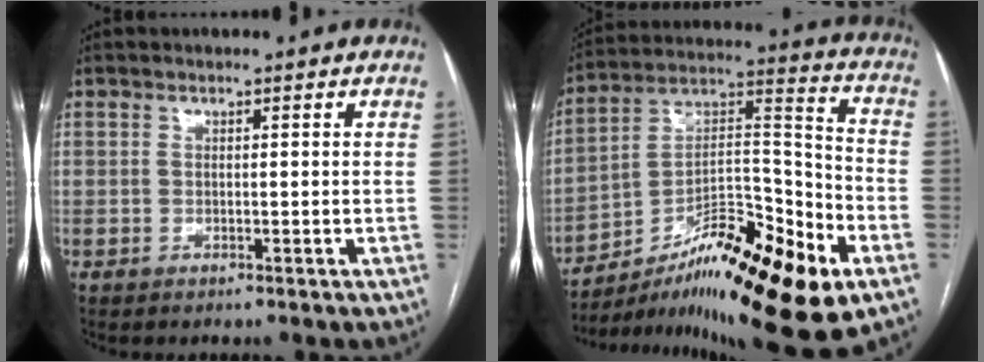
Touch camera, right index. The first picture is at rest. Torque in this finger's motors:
{"motor_torque": [0.60, -1.10, 0.22, 0.00]}